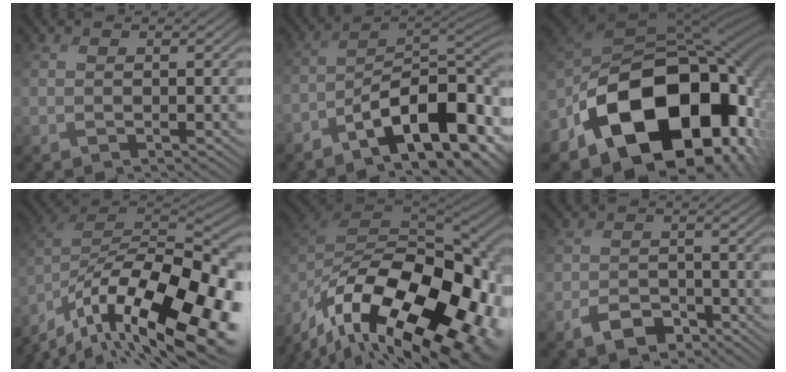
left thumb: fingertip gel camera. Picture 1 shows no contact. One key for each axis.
{"total": 13.2, "fx": -7.4, "fy": 5.0, "fz": 9.8, "tx": -0.138, "ty": -0.009, "tz": -0.120}
{"total": 20.2, "fx": -7.5, "fy": 12.9, "fz": 13.5, "tx": -0.245, "ty": -0.032, "tz": -0.108}
{"total": 18.5, "fx": -12.6, "fy": 7.1, "fz": 11.6, "tx": -0.221, "ty": -0.008, "tz": -0.202}
{"total": 19.6, "fx": -12.0, "fy": 9.1, "fz": 12.5, "tx": -0.232, "ty": -0.003, "tz": -0.183}
{"total": 3.6, "fx": -2.8, "fy": 1.9, "fz": 1.1, "tx": -0.019, "ty": -0.003, "tz": -0.052}